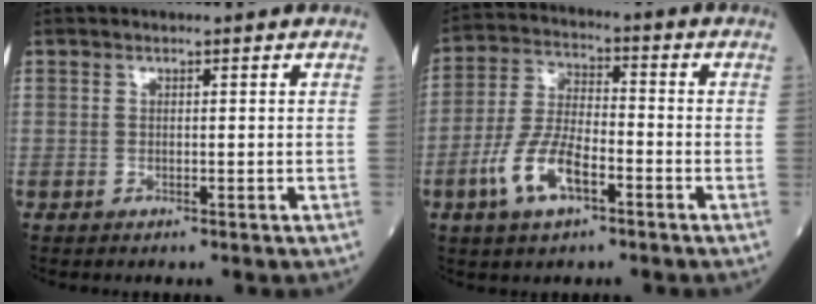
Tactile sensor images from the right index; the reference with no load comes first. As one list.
[{"total": 9.4, "force": [-4.2, 3.5, 7.6], "torque": [-0.166, 0.001, -0.082]}]